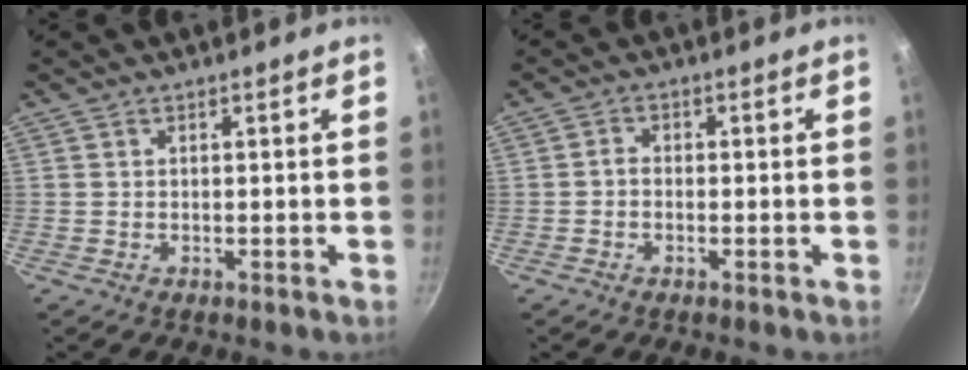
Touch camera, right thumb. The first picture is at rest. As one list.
[{"total": 1.7, "force": [-0.7, 1.2, 1.1], "torque": [-0.023, 0.010, -0.018]}]